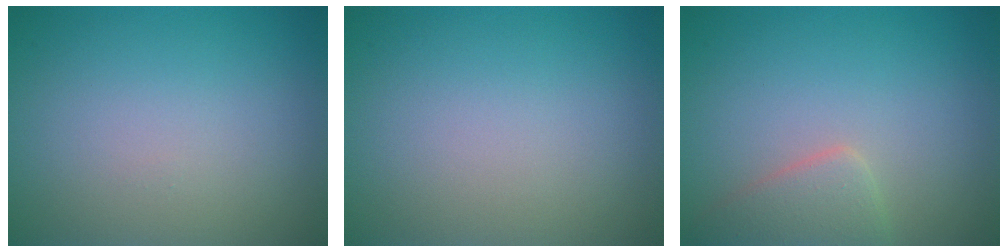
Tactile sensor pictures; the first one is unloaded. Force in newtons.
{"total": 0.0}
{"total": 2.7, "press": 2.7, "slide": 0.1}